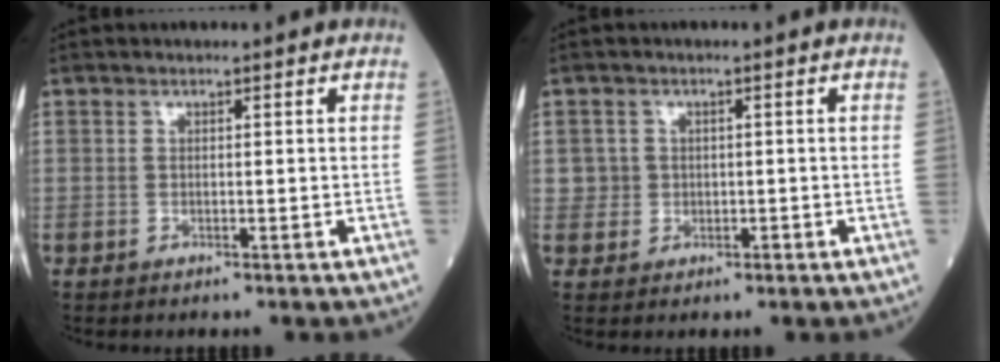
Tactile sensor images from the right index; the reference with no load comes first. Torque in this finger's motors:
{"motor_torque": [0.30, 0.03, 0.01, -0.01]}